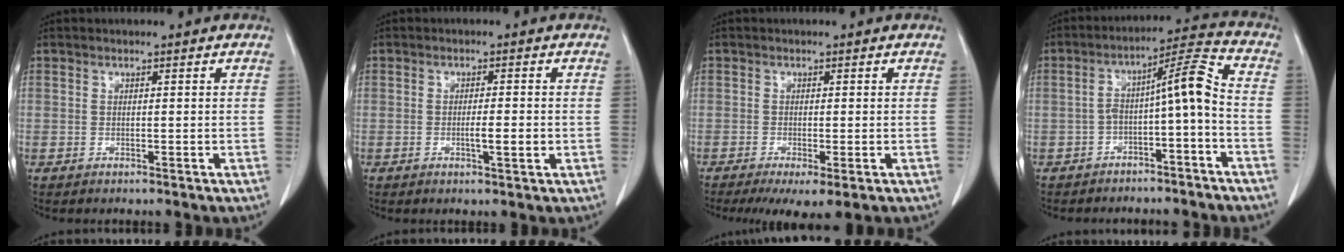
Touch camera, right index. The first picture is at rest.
{"total": 2.8, "force": [-0.5, 0.3, 2.8], "torque": [-0.046, -0.001, -0.006]}
{"total": 5.5, "force": [-3.1, 1.1, 4.4], "torque": [-0.065, -0.017, -0.048]}
{"total": 8.4, "force": [-2.7, 0.8, 7.9], "torque": [-0.122, 0.042, -0.041]}